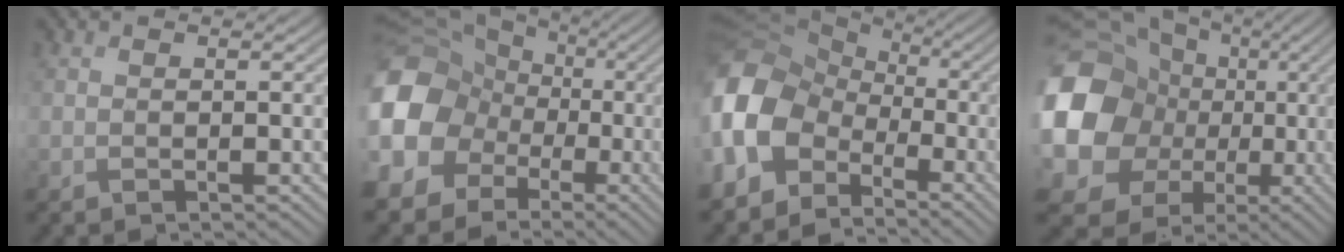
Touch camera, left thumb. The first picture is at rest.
{"total": 17.1, "force": [-2.0, 14.9, 8.2], "torque": [-0.254, -0.024, -0.059]}
{"total": 14.2, "force": [-3.7, 10.9, 8.4], "torque": [-0.239, -0.028, -0.079]}
{"total": 23.3, "force": [0.9, 20.6, 10.9], "torque": [-0.313, -0.009, 0.012]}